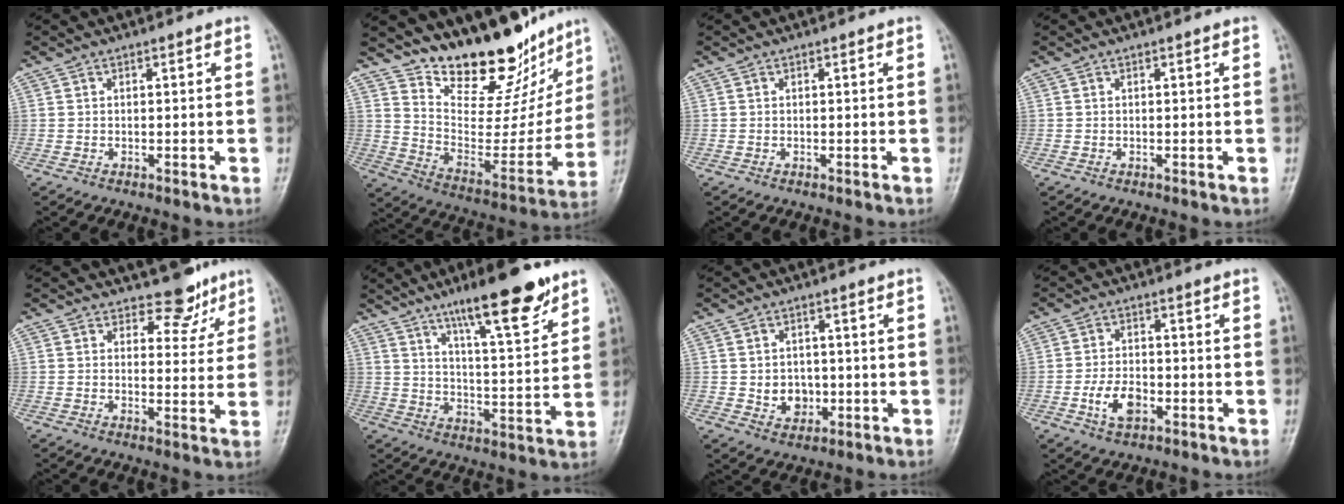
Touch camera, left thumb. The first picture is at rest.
{"total": 20.7, "force": [17.2, 8.2, 8.0], "torque": [-0.066, -0.117, 0.268]}
{"total": 0.0}
{"total": 0.0}
{"total": 5.5, "force": [4.5, 3.0, 1.0], "torque": [0.016, -0.035, 0.057]}
{"total": 15.3, "force": [10.2, 3.2, 10.9], "torque": [-0.150, -0.055, 0.167]}
{"total": 5.0, "force": [-0.5, 4.2, 2.6], "torque": [-0.015, 0.003, 0.000]}
{"total": 6.0, "force": [-2.1, 3.7, 4.2], "torque": [-0.073, 0.011, -0.040]}